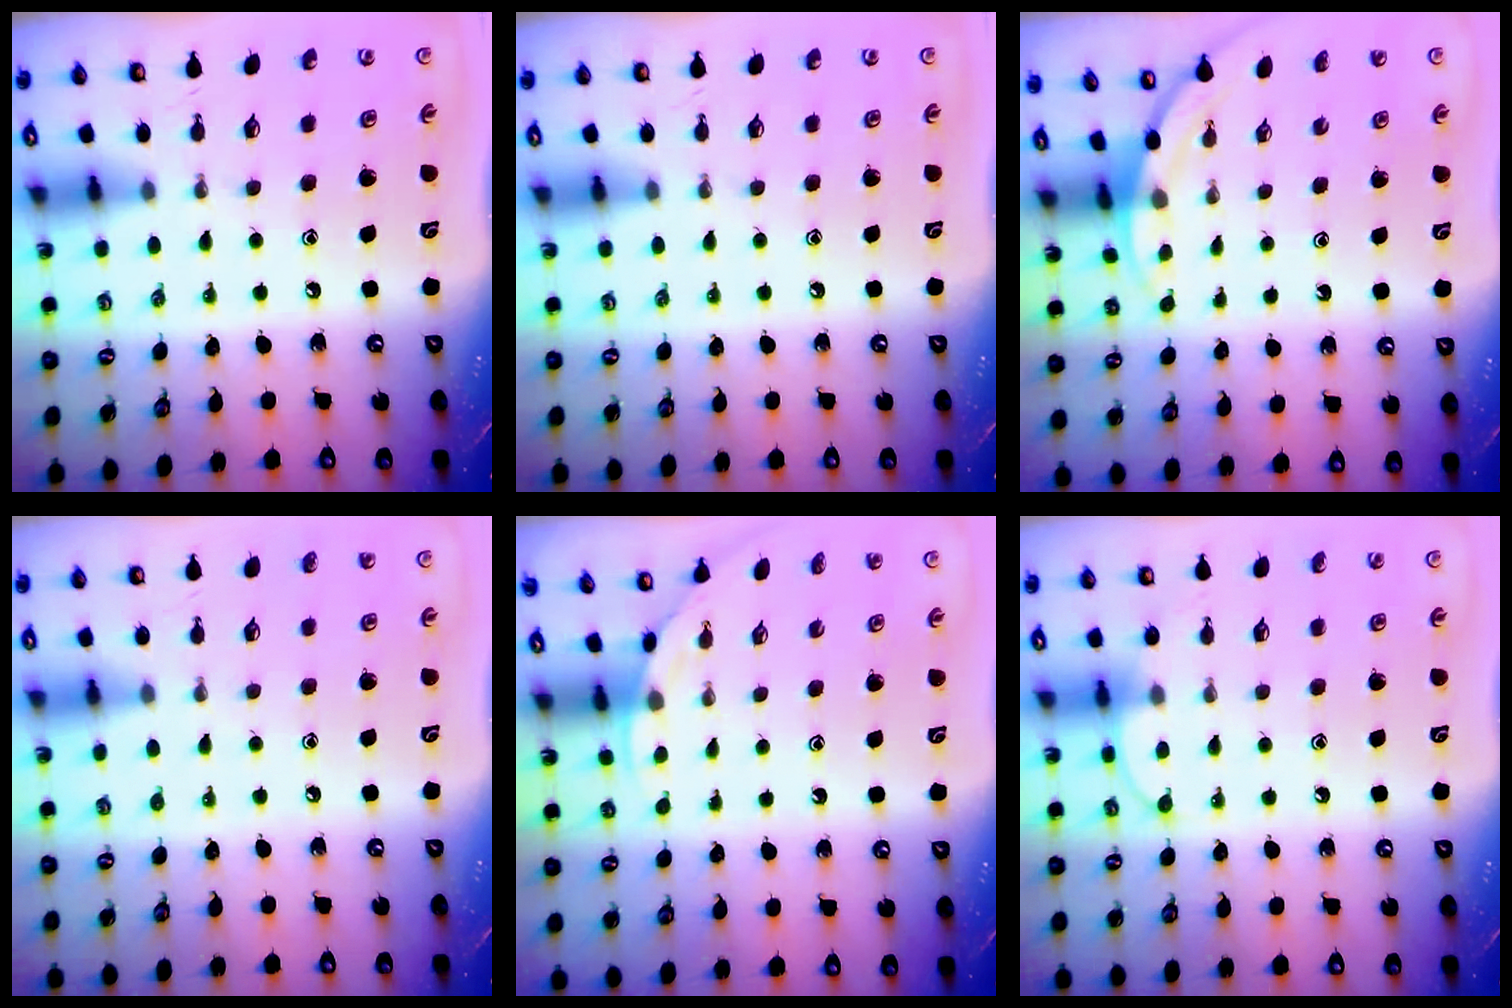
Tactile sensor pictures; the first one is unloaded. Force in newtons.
{"total": 0.0}
{"total": 2.6, "press": 2.6, "slide": 0.1}
{"total": 2.4, "press": 2.4, "slide": 0.2}
{"total": 1.9, "press": 1.9, "slide": 0.1}
{"total": 6.0, "press": 6.0, "slide": 0.6}